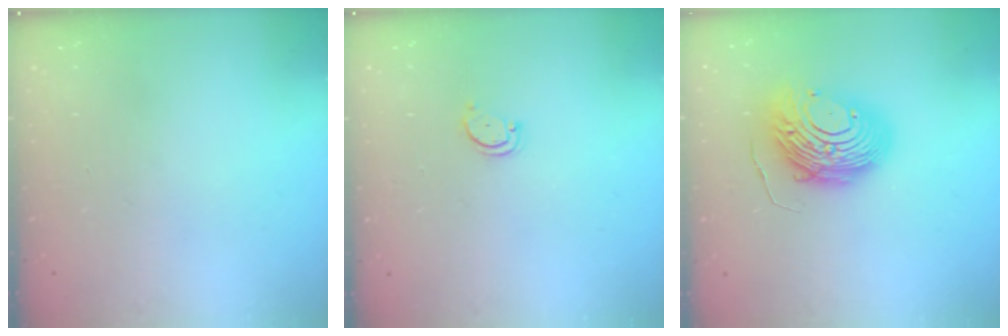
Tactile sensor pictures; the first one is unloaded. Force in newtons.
{"total": 2.8, "press": 2.8, "slide": 0.3}
{"total": 13.5, "press": 13.4, "slide": 1.0}